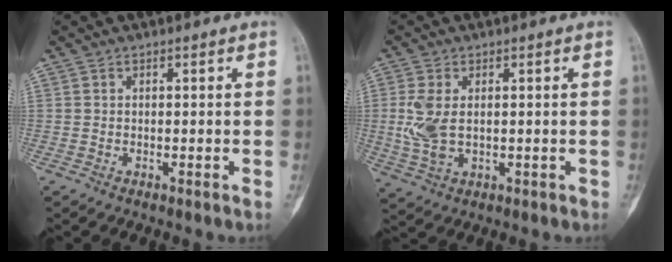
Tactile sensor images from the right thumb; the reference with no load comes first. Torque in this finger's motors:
{"motor_torque": [0.05, 0.12, 0.44, 0.41, 0.04]}